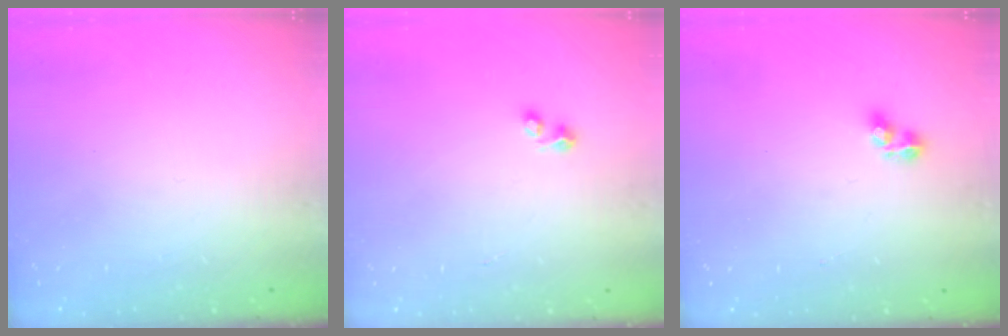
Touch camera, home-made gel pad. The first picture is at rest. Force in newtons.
{"total": 2.4, "press": 2.4, "slide": 0.4}
{"total": 3.4, "press": 3.2, "slide": 1.2}